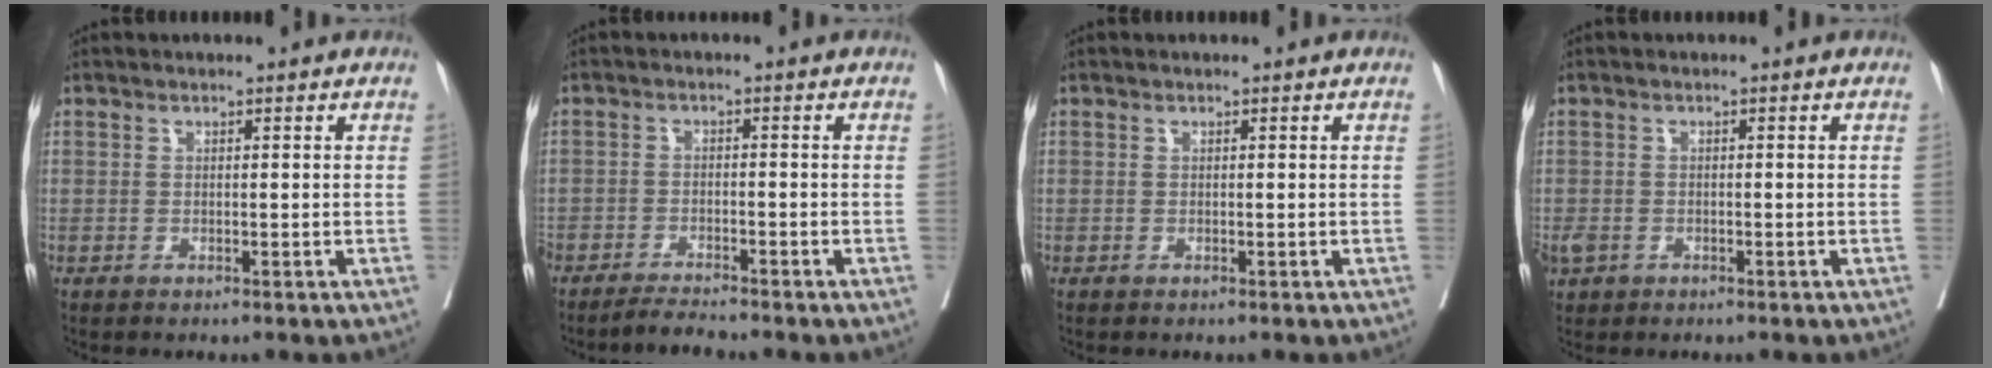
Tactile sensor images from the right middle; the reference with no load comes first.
{"total": 3.6, "force": [-3.4, -0.4, 1.1], "torque": [-0.015, -0.013, -0.060]}
{"total": 0.0}
{"total": 2.8, "force": [-1.5, 2.0, 1.2], "torque": [-0.028, -0.002, -0.024]}